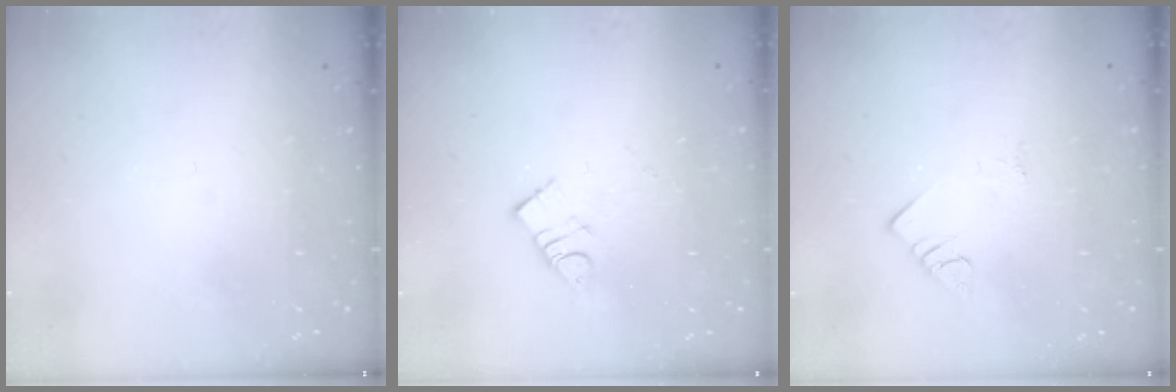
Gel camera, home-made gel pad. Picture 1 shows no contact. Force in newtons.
{"total": 5.9, "press": 5.9, "slide": 0.1}
{"total": 2.8, "press": 2.8, "slide": 0.4}